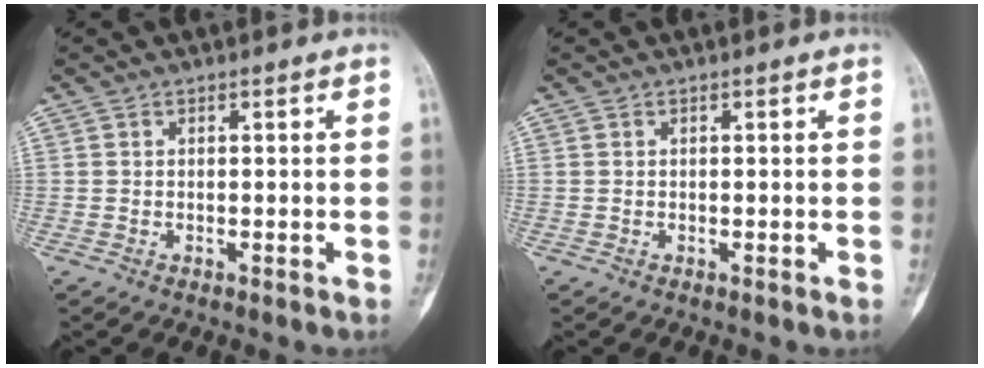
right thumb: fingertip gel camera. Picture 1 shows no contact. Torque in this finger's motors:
{"motor_torque": [0.23, 0.18, 0.05, -0.05, 0.02]}